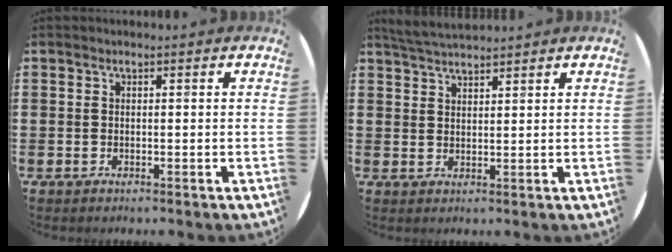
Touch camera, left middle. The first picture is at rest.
{"total": 3.5, "force": [3.4, 0.3, 0.8], "torque": [-0.024, -0.006, 0.065]}